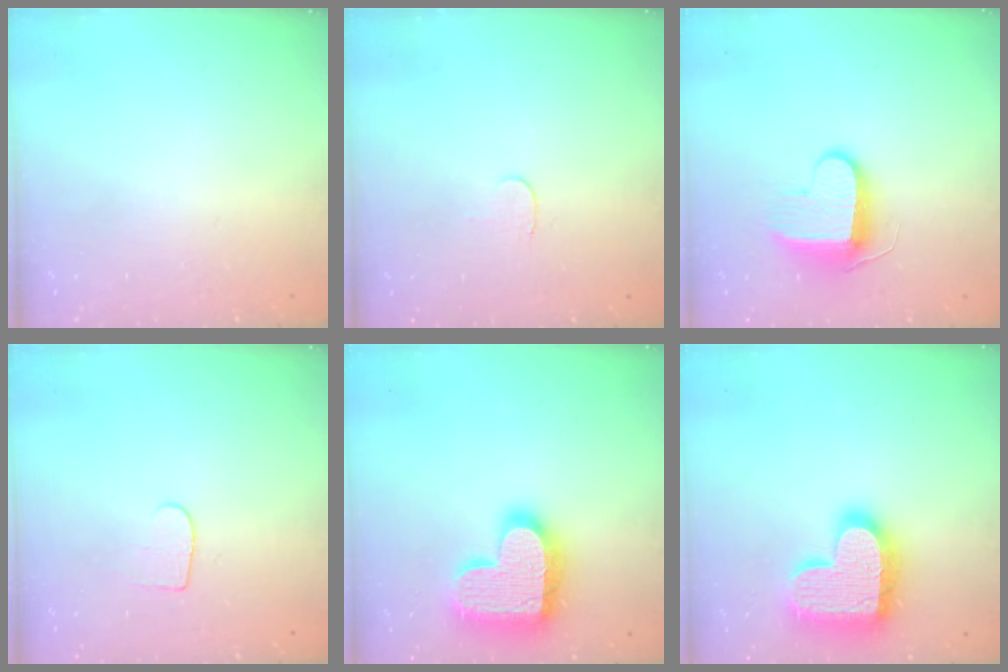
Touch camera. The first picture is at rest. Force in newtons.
{"total": 3.3, "press": 3.3, "slide": 0.4}
{"total": 9.3, "press": 9.3, "slide": 0.4}
{"total": 3.9, "press": 3.9, "slide": 0.4}
{"total": 22.2, "press": 22.1, "slide": 1.5}
{"total": 22.2, "press": 22.1, "slide": 1.5}